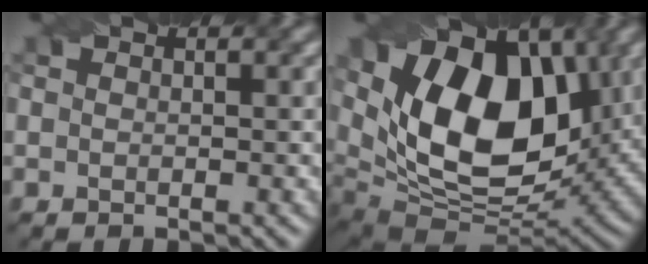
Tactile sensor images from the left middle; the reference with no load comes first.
{"total": 15.2, "force": [3.9, 9.0, 11.5], "torque": [-0.169, 0.002, 0.061]}